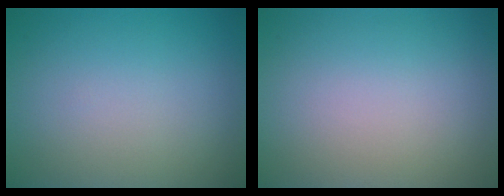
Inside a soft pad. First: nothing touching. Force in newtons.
{"total": 0.0}